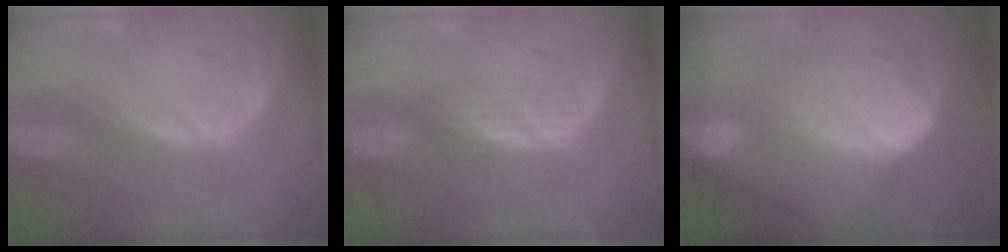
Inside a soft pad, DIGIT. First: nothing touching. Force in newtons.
{"total": 3.1, "press": 2.7, "slide": 1.6}
{"total": 9.7, "press": 9.7, "slide": 0.8}